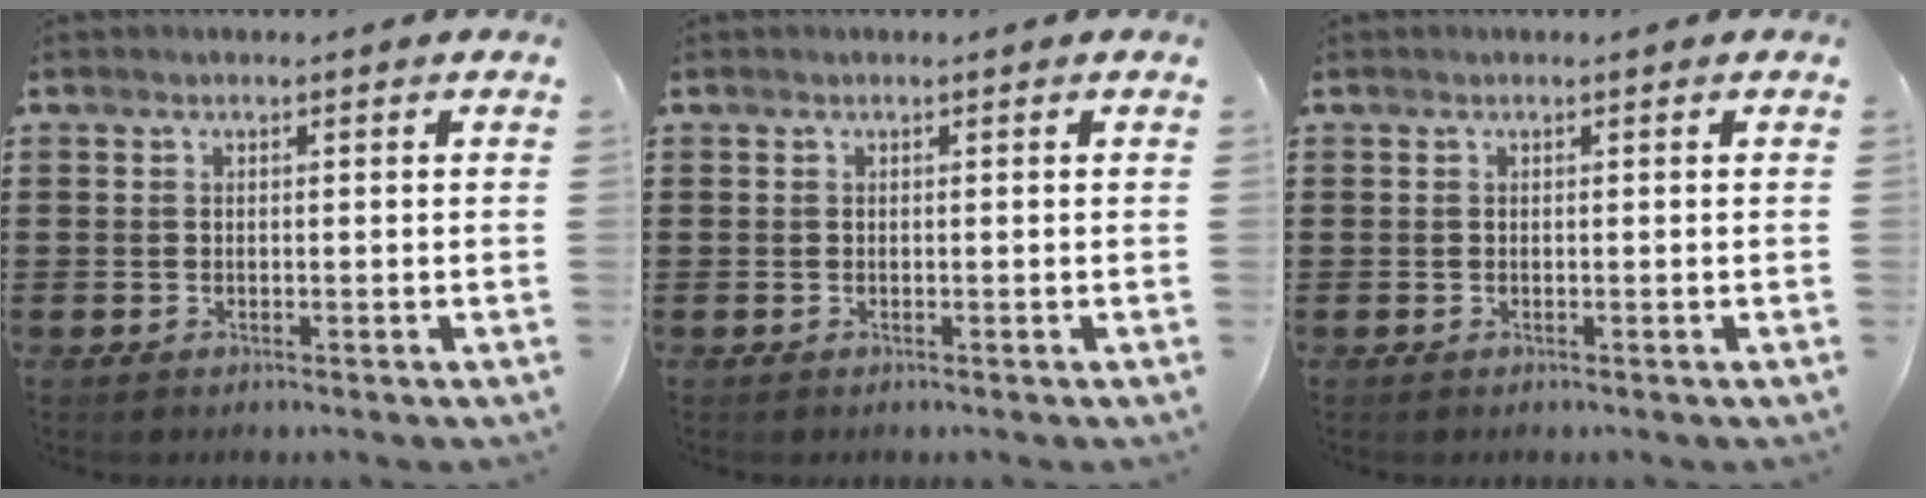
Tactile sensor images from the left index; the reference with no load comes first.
{"total": 0.0}
{"total": 0.0}